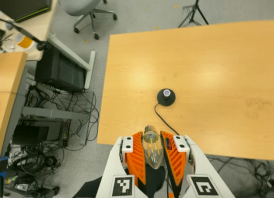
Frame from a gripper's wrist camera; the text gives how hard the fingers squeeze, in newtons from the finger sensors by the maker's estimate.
{"total": 20.7, "left": 22.2, "right": 19.3}